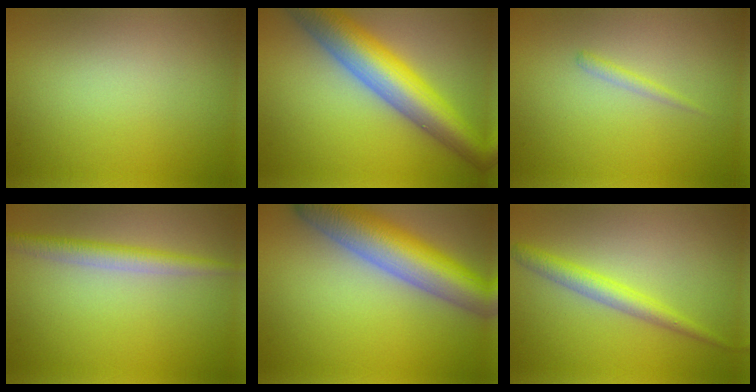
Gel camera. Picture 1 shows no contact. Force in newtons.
{"total": 9.5, "press": 9.5, "slide": 0.3}
{"total": 0.8, "press": 0.8, "slide": 0.1}
{"total": 2.7, "press": 2.7, "slide": 0.1}
{"total": 9.3, "press": 9.3, "slide": 0.5}
{"total": 2.6, "press": 2.6, "slide": 0.0}